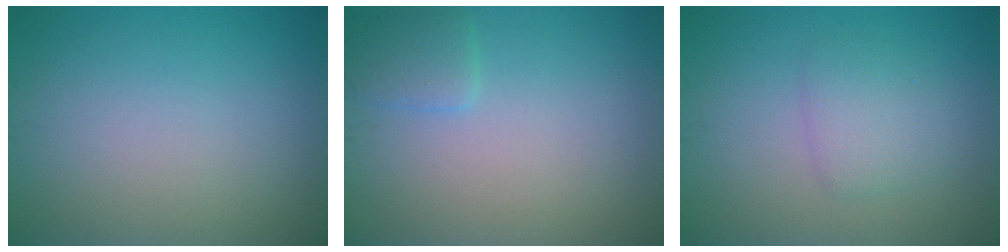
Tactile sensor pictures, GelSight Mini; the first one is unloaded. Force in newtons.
{"total": 1.6, "press": 1.6, "slide": 0.1}
{"total": 2.4, "press": 2.4, "slide": 0.1}